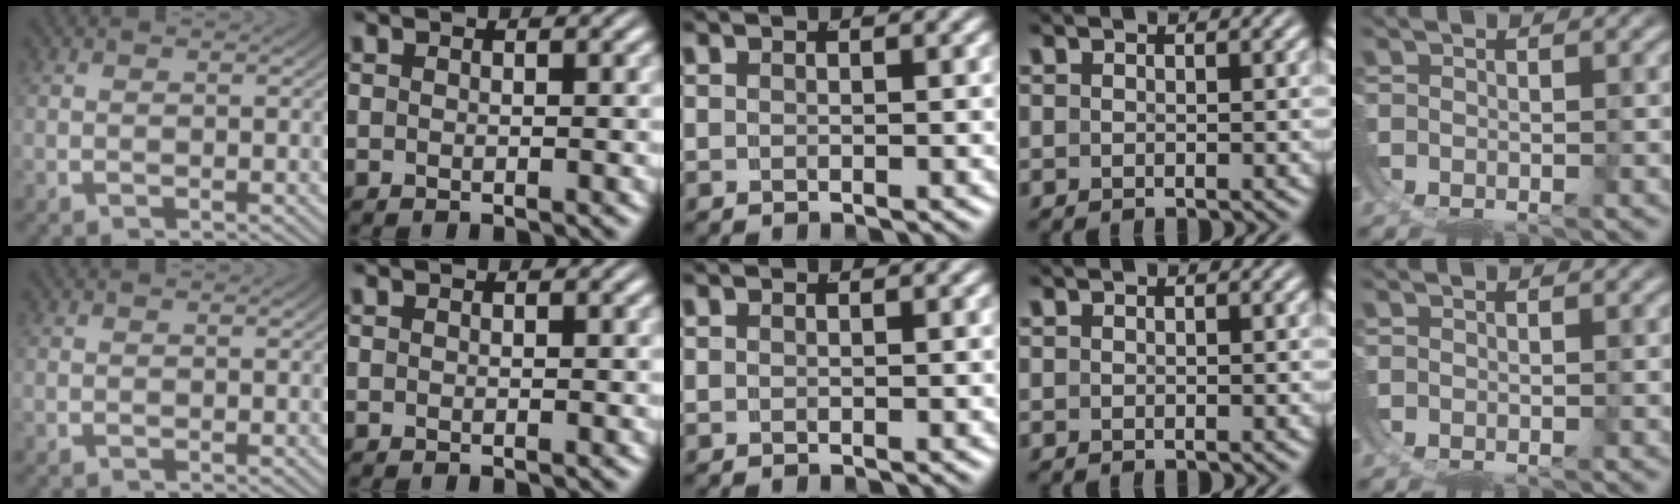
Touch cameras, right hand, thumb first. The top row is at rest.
{}